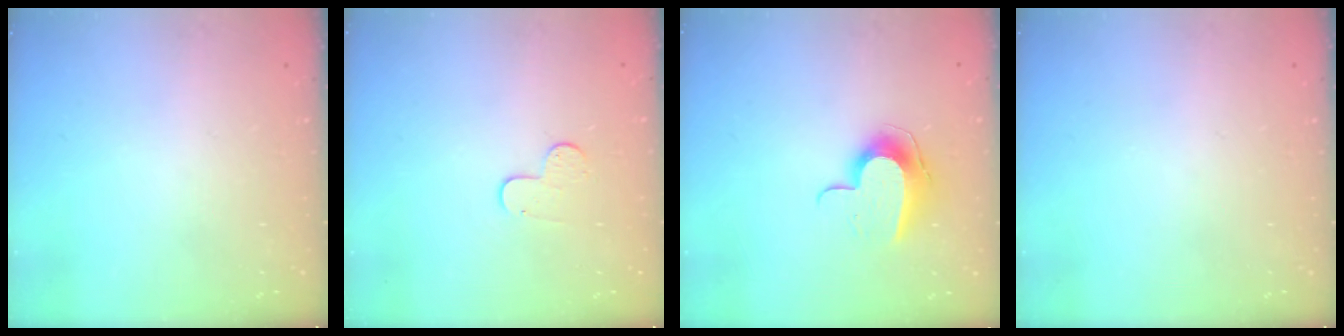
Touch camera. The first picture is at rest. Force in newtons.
{"total": 5.9, "press": 5.9, "slide": 0.6}
{"total": 9.8, "press": 9.8, "slide": 0.2}
{"total": 0.0}